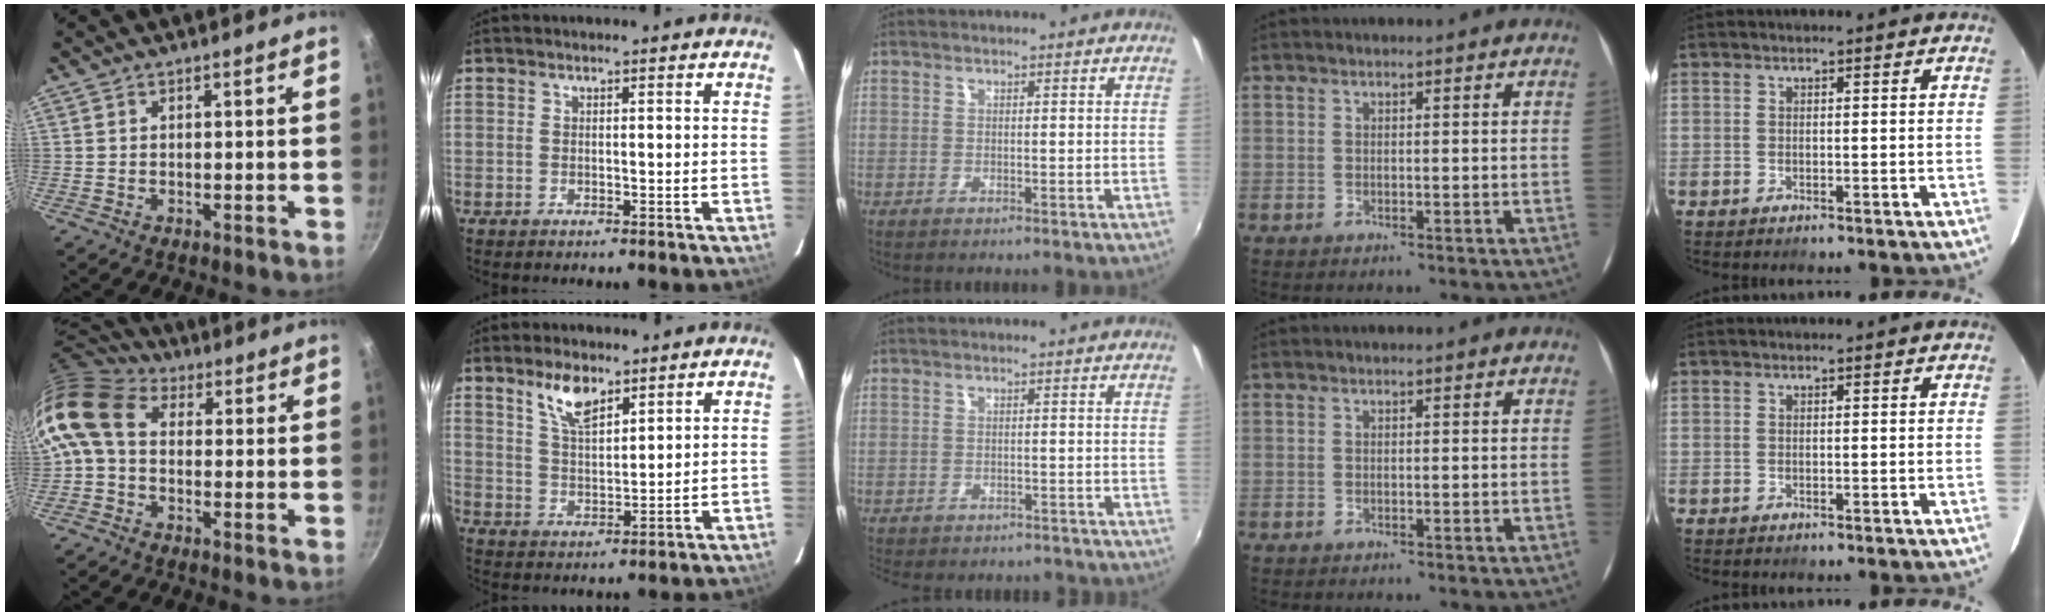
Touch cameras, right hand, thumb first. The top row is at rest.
{"thumb": {"total": 10.1, "force": [0.6, 7.5, 6.7], "torque": [-0.130, 0.026, -0.008]}, "index": {"total": 7.2, "force": [5.0, 2.8, 4.5], "torque": [-0.077, 0.001, 0.099]}, "middle": {"total": 8.5, "force": [-7.5, 2.9, 2.8], "torque": [-0.068, -0.015, -0.100]}}